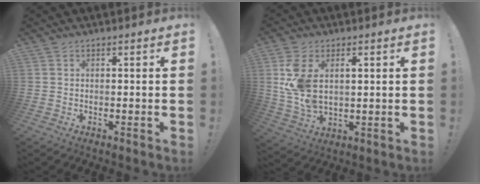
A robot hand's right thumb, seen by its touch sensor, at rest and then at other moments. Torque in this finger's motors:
{"motor_torque": [0.98, 1.05, 0.78, 0.13, 0.22]}